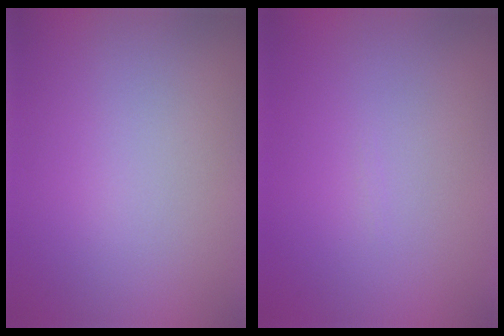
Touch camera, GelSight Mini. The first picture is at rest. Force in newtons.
{"total": 0.0}